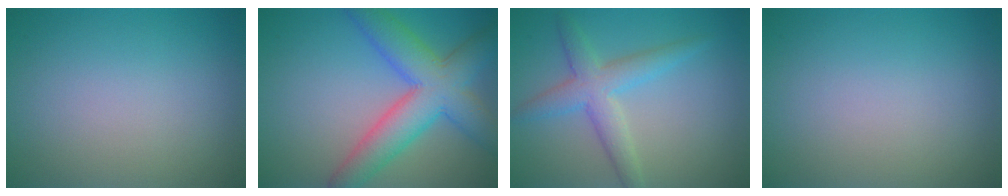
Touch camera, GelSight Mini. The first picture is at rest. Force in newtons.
{"total": 7.9, "press": 7.9, "slide": 0.5}
{"total": 3.9, "press": 3.9, "slide": 0.1}
{"total": 0.0}